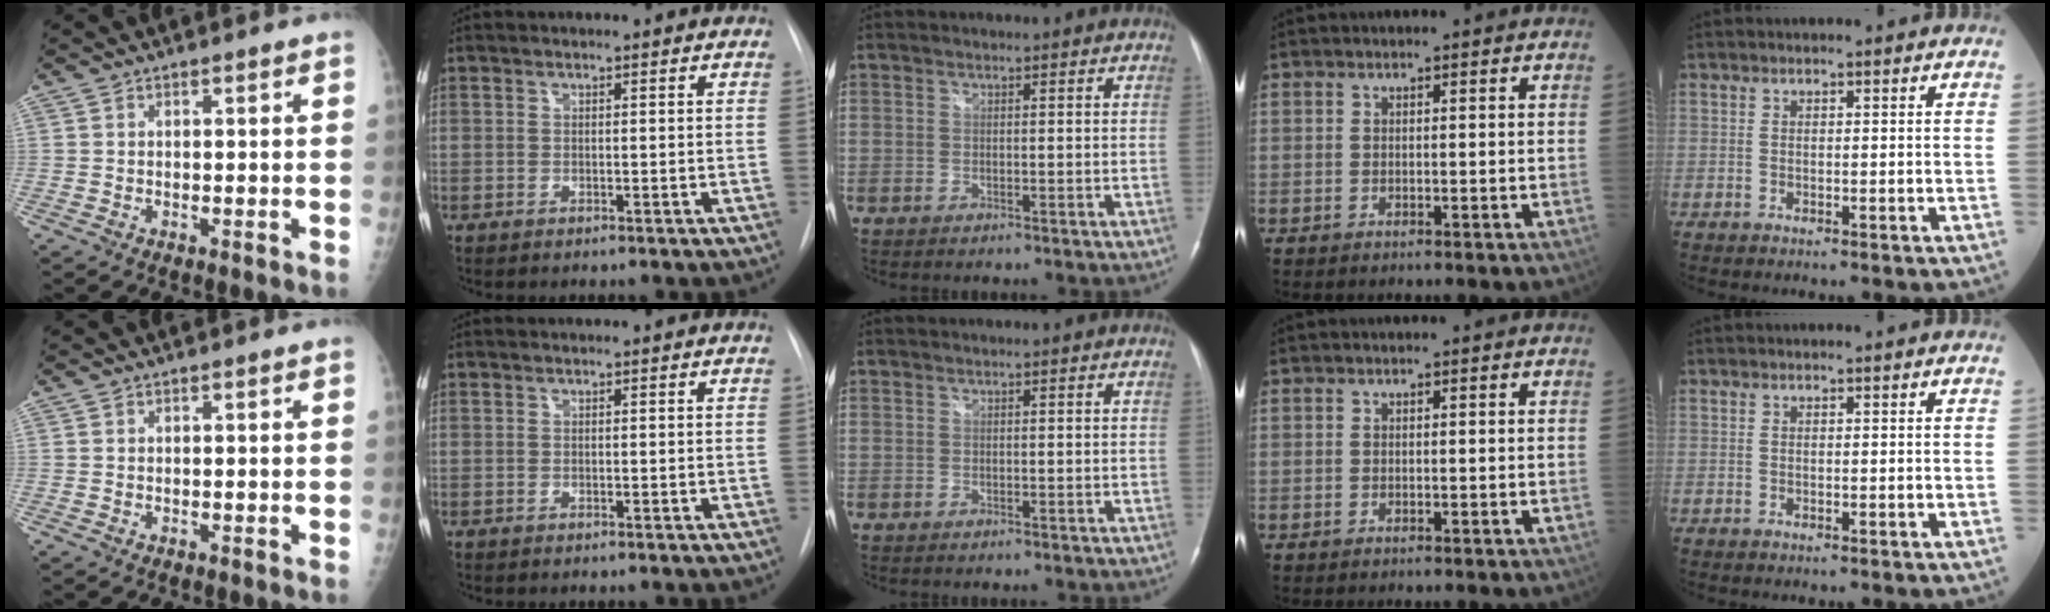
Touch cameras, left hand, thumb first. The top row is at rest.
{}